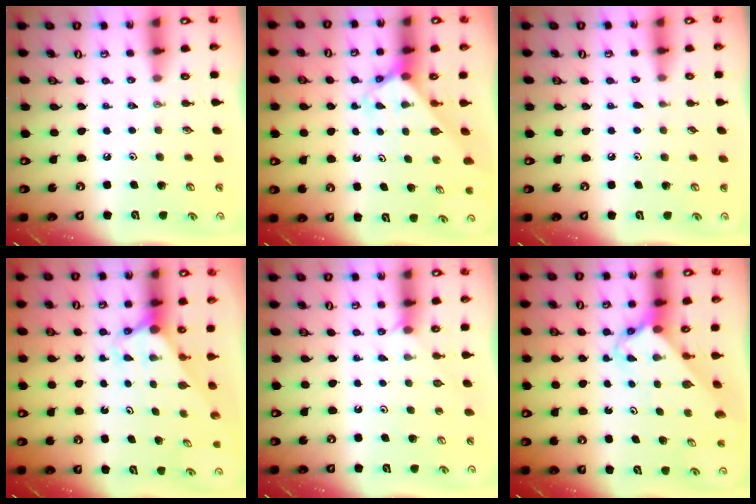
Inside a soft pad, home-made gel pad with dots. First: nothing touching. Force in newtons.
{"total": 2.6, "press": 2.6, "slide": 0.2}
{"total": 3.6, "press": 3.6, "slide": 0.4}
{"total": 2.9, "press": 2.9, "slide": 0.0}
{"total": 2.6, "press": 2.6, "slide": 0.3}
{"total": 2.5, "press": 2.5, "slide": 0.2}